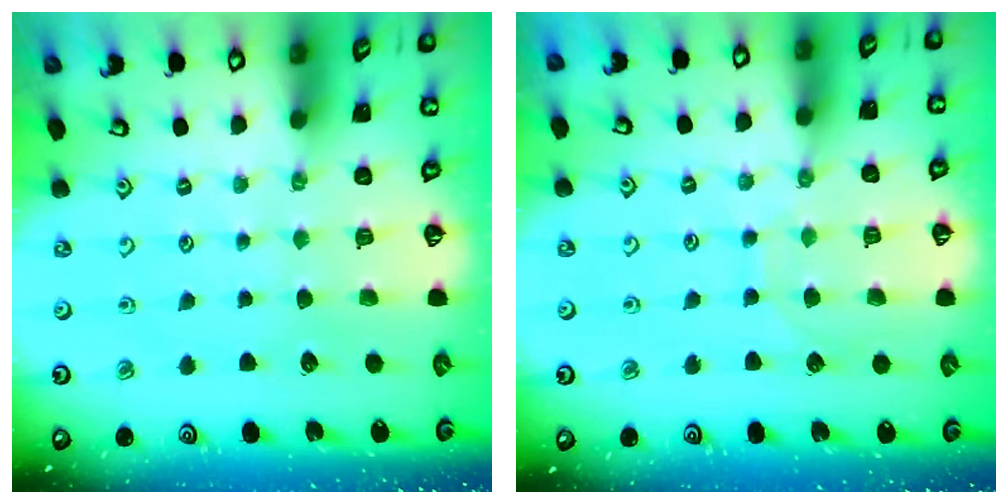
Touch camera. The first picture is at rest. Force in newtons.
{"total": 6.8, "press": 6.8, "slide": 0.1}